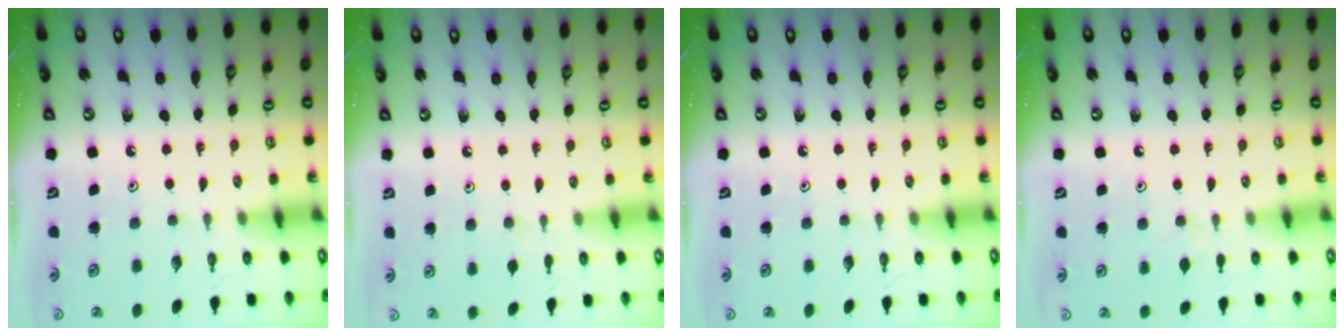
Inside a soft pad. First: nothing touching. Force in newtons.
{"total": 3.3, "press": 3.3, "slide": 0.6}
{"total": 0.0}
{"total": 3.2, "press": 3.1, "slide": 0.6}